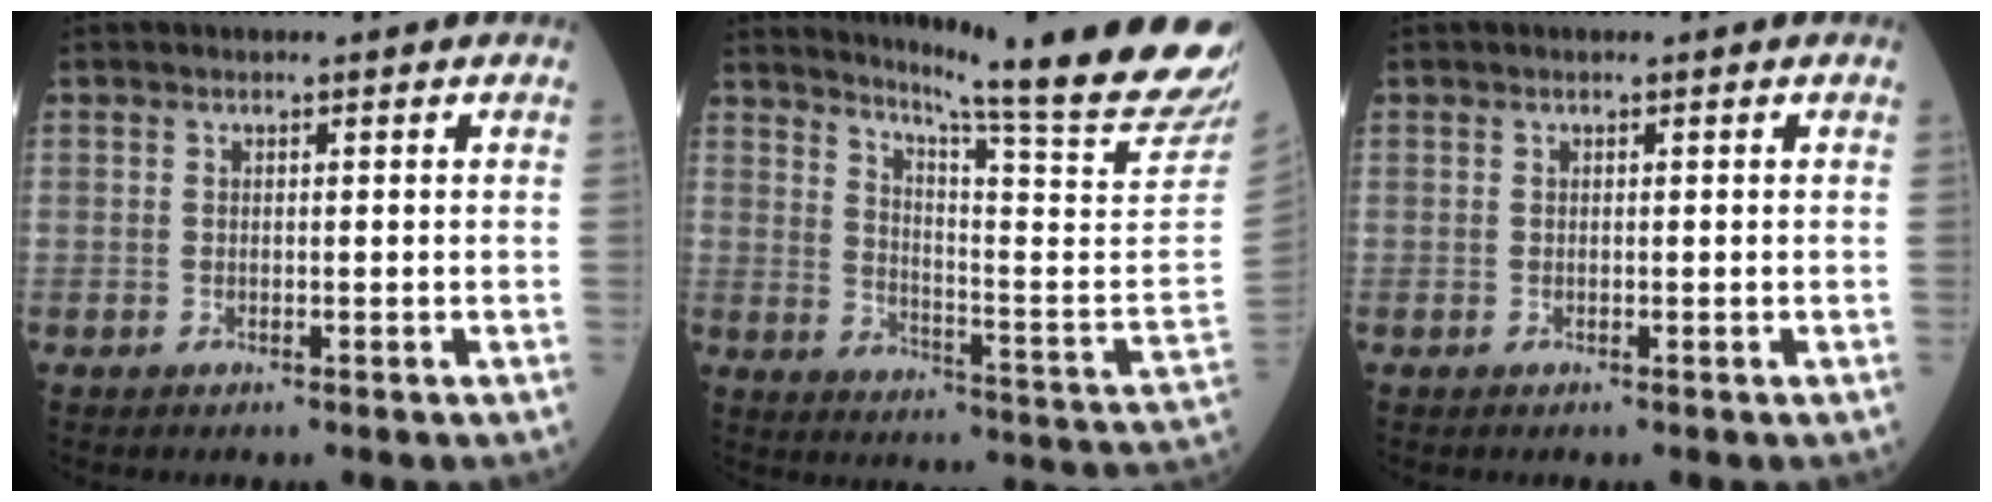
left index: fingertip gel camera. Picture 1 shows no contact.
{"total": 22.1, "force": [19.4, -2.5, 10.3], "torque": [-0.169, -0.117, 0.251]}
{"total": 0.0}